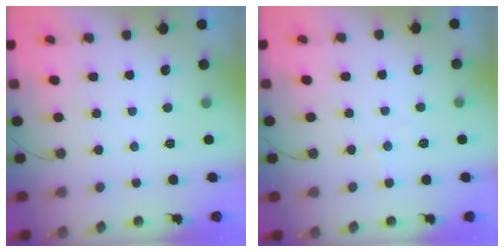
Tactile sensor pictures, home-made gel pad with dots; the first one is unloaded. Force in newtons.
{"total": 5.5, "press": 5.4, "slide": 0.8}